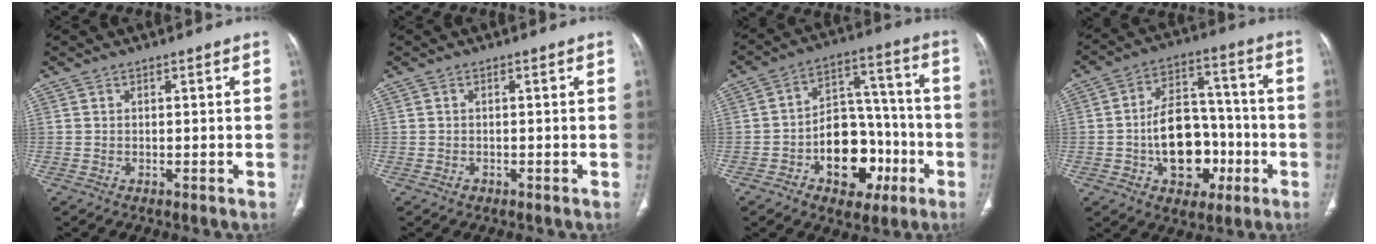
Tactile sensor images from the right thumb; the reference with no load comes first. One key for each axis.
{"total": 0.7, "fx": -0.4, "fy": 0.5, "fz": 0.2, "tx": -0.001, "ty": 0.002, "tz": -0.005}
{"total": 15.9, "fx": -5.6, "fy": 10.7, "fz": 10.3, "tx": -0.104, "ty": 0.057, "tz": -0.080}
{"total": 15.5, "fx": -4.0, "fy": 10.5, "fz": 10.7, "tx": -0.129, "ty": 0.046, "tz": -0.057}